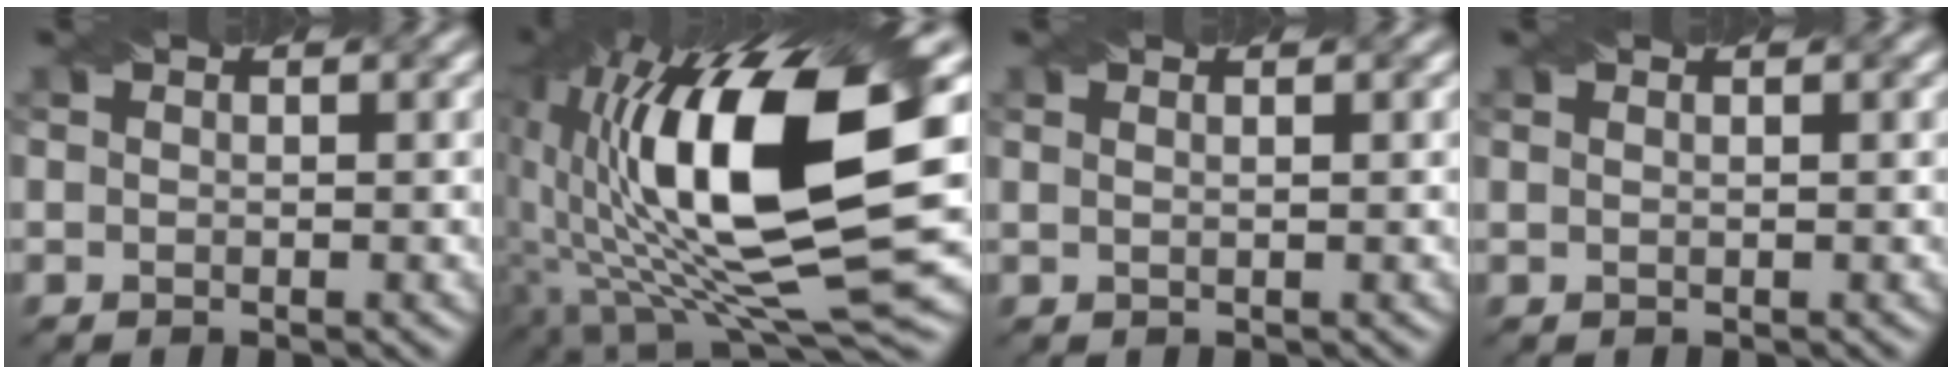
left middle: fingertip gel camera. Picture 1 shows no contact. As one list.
[{"total": 16.2, "force": [2.4, 5.3, 15.1], "torque": [-0.270, -0.002, 0.039]}, {"total": 2.1, "force": [1.1, 1.1, 1.5], "torque": [-0.004, 0.009, -0.010]}, {"total": 1.5, "force": [0.8, 0.8, 1.0], "torque": [-0.002, 0.000, -0.005]}]